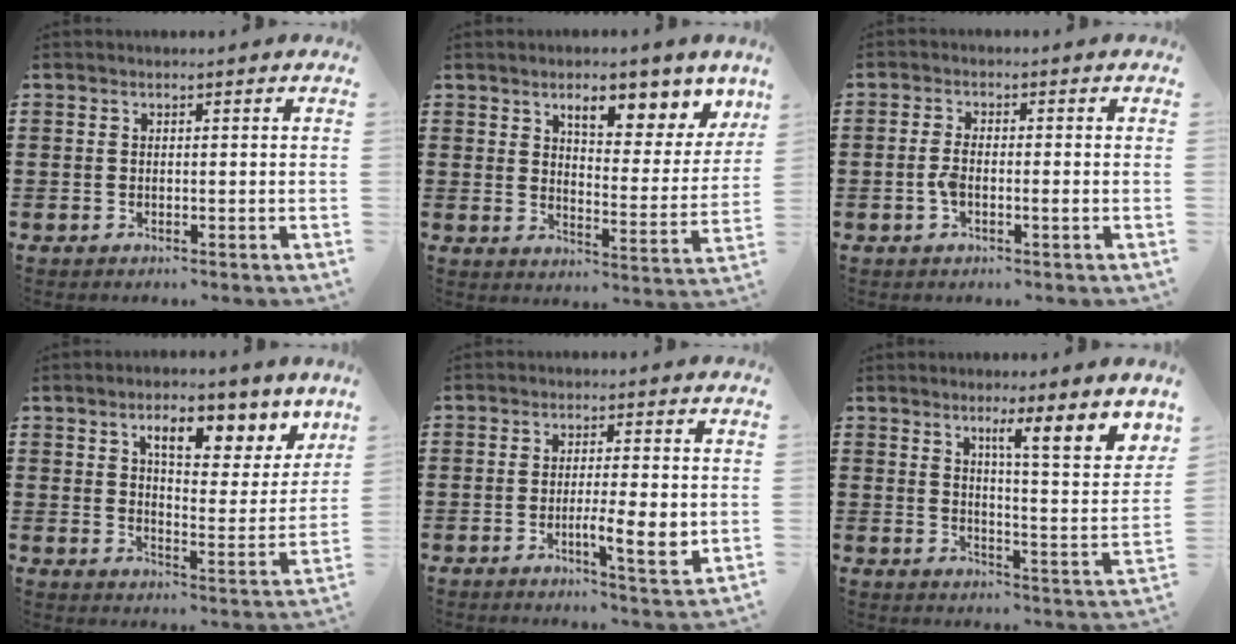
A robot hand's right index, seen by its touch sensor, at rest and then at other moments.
{"total": 7.5, "force": [5.5, 2.5, 4.5], "torque": [-0.070, -0.025, 0.087]}
{"total": 2.8, "force": [-0.9, 0.8, 2.5], "torque": [-0.059, -0.004, -0.022]}
{"total": 8.4, "force": [5.6, 2.9, 5.5], "torque": [-0.087, -0.020, 0.090]}
{"total": 6.7, "force": [-1.4, 1.2, 6.4], "torque": [-0.112, -0.009, -0.022]}
{"total": 5.8, "force": [3.8, -0.4, 4.3], "torque": [-0.064, -0.039, 0.052]}